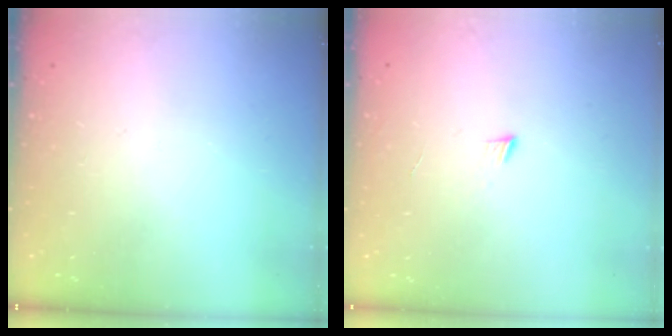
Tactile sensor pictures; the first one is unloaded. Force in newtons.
{"total": 3.1, "press": 3.1, "slide": 0.4}